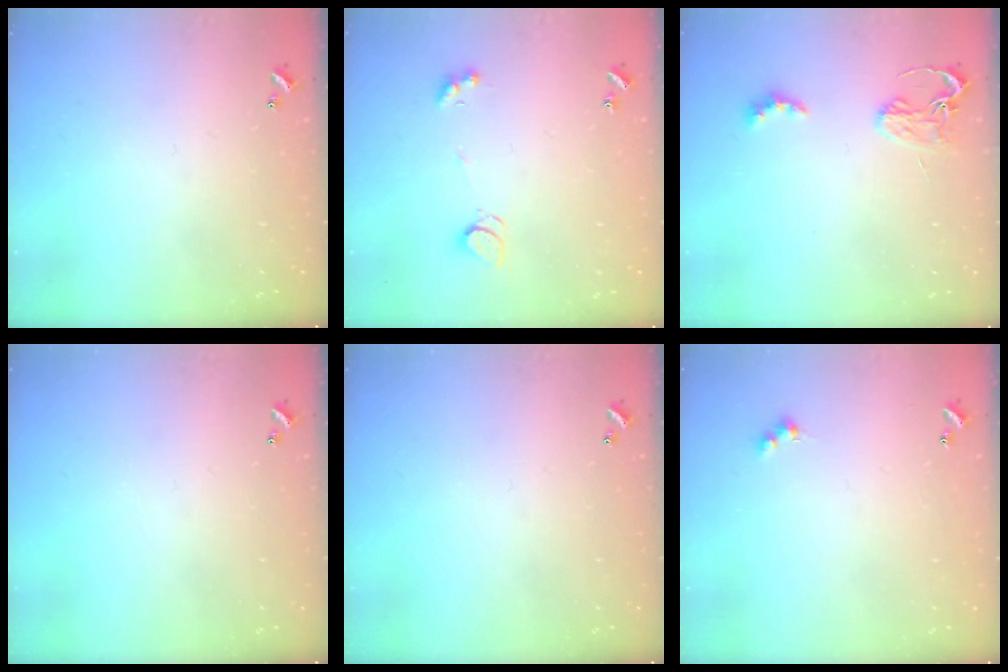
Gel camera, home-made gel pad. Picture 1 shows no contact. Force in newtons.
{"total": 2.2, "press": 2.2, "slide": 0.4}
{"total": 2.9, "press": 2.8, "slide": 0.6}
{"total": 0.0}
{"total": 0.0}
{"total": 3.0, "press": 2.9, "slide": 0.5}